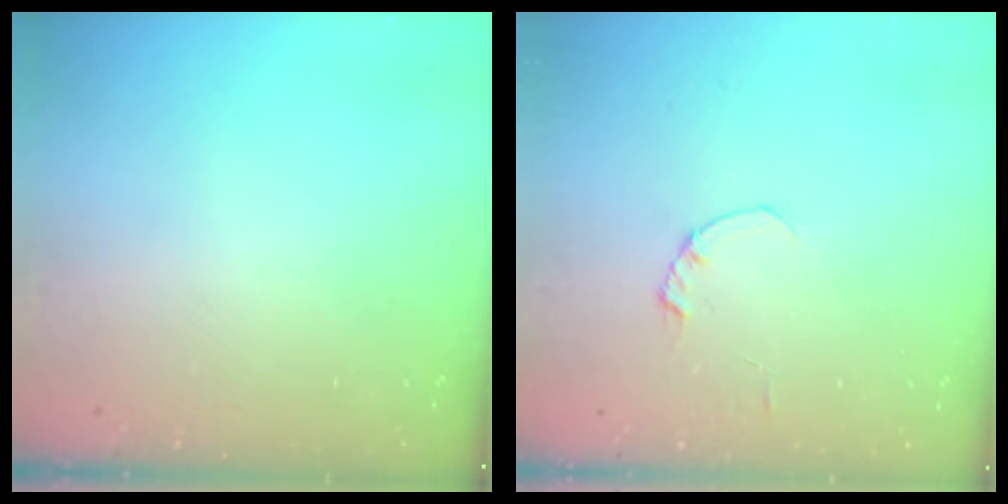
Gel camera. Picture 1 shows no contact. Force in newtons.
{"total": 0.0}